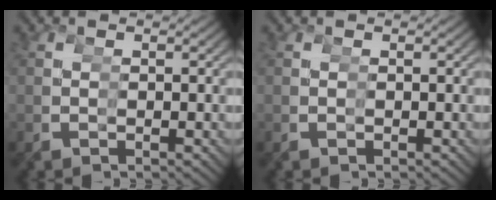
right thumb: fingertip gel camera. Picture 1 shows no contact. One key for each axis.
{"total": 0.0}